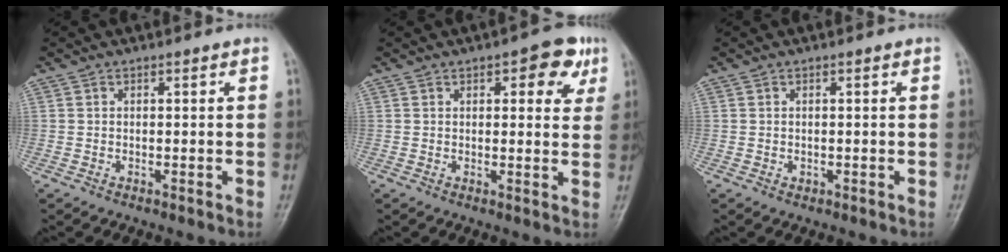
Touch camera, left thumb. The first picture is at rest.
{"total": 7.0, "force": [3.3, 3.2, 5.2], "torque": [-0.032, -0.007, 0.031]}
{"total": 0.6, "force": [0.0, 0.5, 0.3], "torque": [0.000, 0.001, 0.000]}